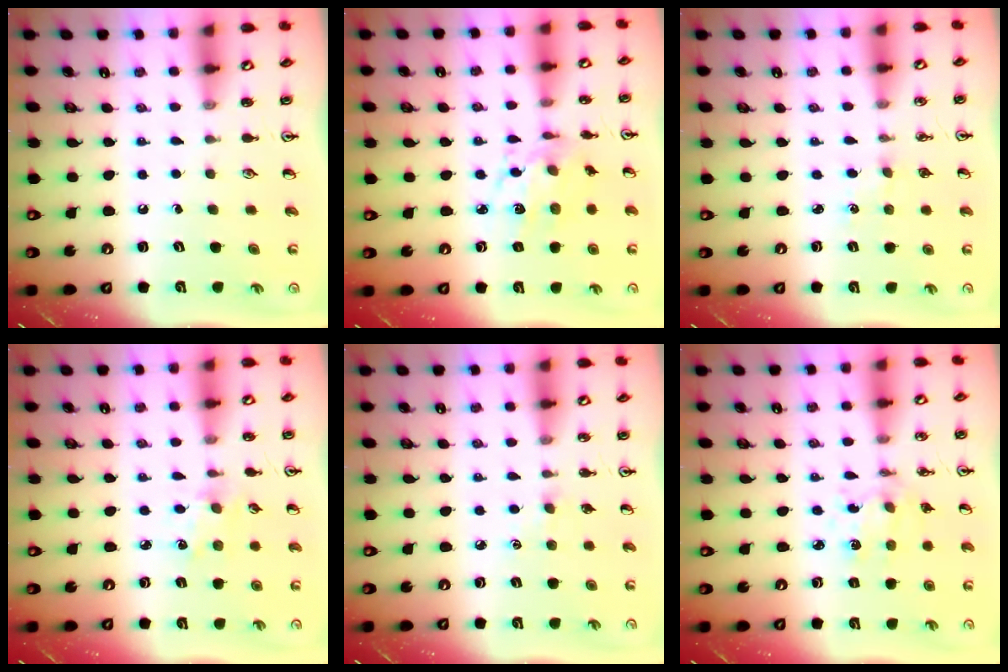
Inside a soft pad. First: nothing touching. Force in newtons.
{"total": 9.5, "press": 9.5, "slide": 0.6}
{"total": 1.4, "press": 1.4, "slide": 0.3}
{"total": 3.1, "press": 3.0, "slide": 0.5}
{"total": 2.8, "press": 2.7, "slide": 0.5}
{"total": 2.4, "press": 2.4, "slide": 0.5}